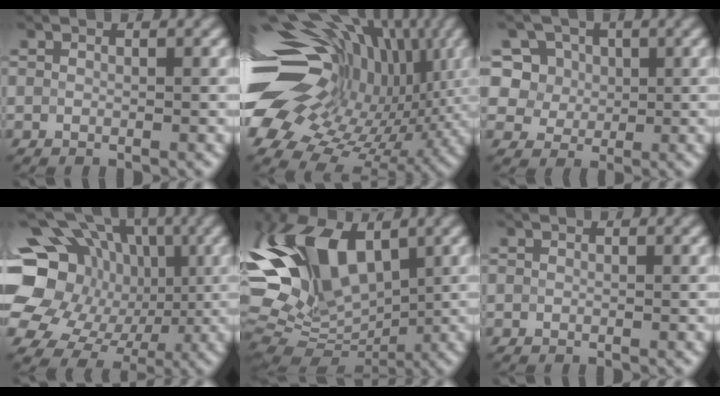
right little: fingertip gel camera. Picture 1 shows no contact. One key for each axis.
{"total": 19.9, "fx": 2.5, "fy": 12.8, "fz": 14.9, "tx": -0.271, "ty": 0.029, "tz": 0.048}
{"total": 9.7, "fx": 4.2, "fy": 7.5, "fz": 4.5, "tx": -0.096, "ty": 0.037, "tz": 0.054}
{"total": 19.6, "fx": 0.8, "fy": 17.5, "fz": 8.9, "tx": -0.183, "ty": 0.043, "tz": -0.015}
{"total": 12.8, "fx": 3.4, "fy": 7.2, "fz": 10.1, "tx": -0.224, "ty": 0.018, "tz": 0.054}
{"total": 0.0}